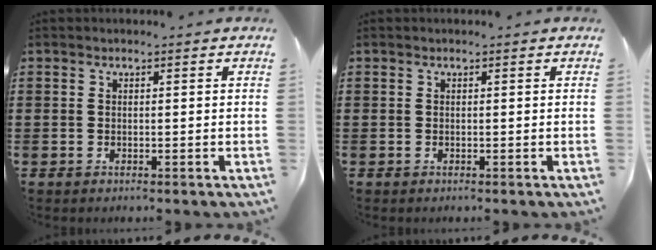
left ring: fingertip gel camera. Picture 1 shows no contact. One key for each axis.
{"total": 0.0}